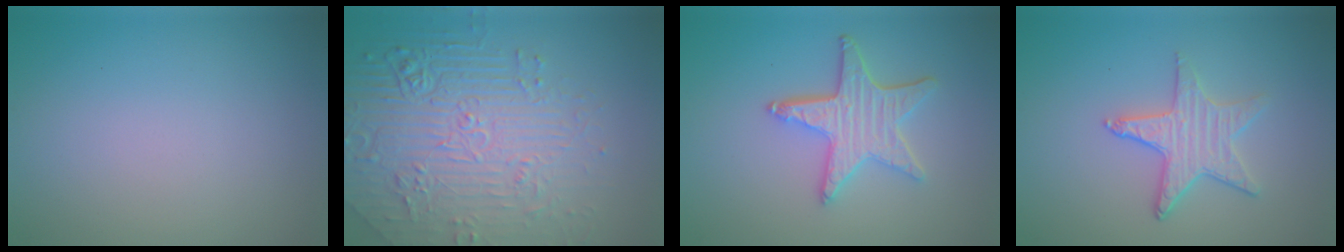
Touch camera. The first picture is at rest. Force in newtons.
{"total": 7.2, "press": 5.7, "slide": 4.4}
{"total": 4.4, "press": 3.7, "slide": 2.4}
{"total": 3.2, "press": 3.0, "slide": 1.1}